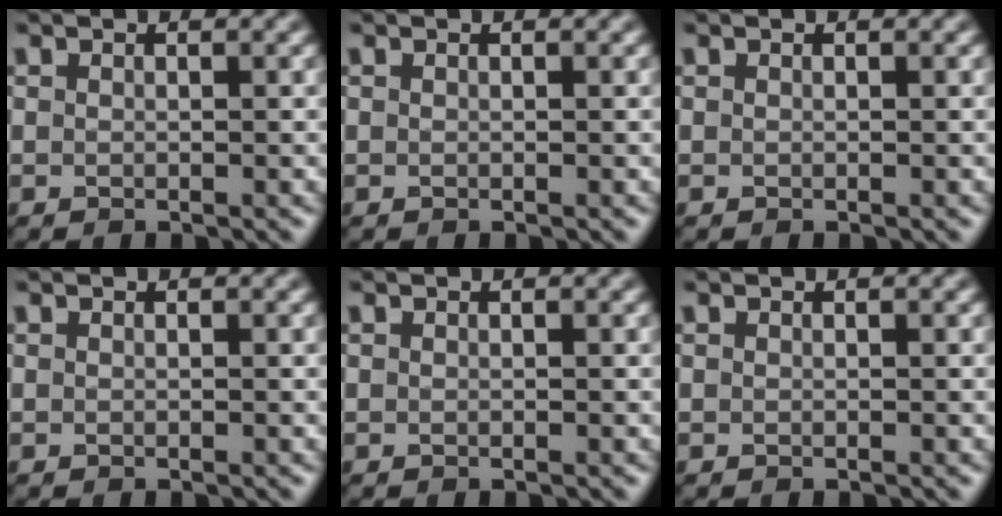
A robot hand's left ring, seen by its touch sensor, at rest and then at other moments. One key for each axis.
{"total": 0.0}
{"total": 0.0}
{"total": 0.0}
{"total": 0.0}
{"total": 0.0}